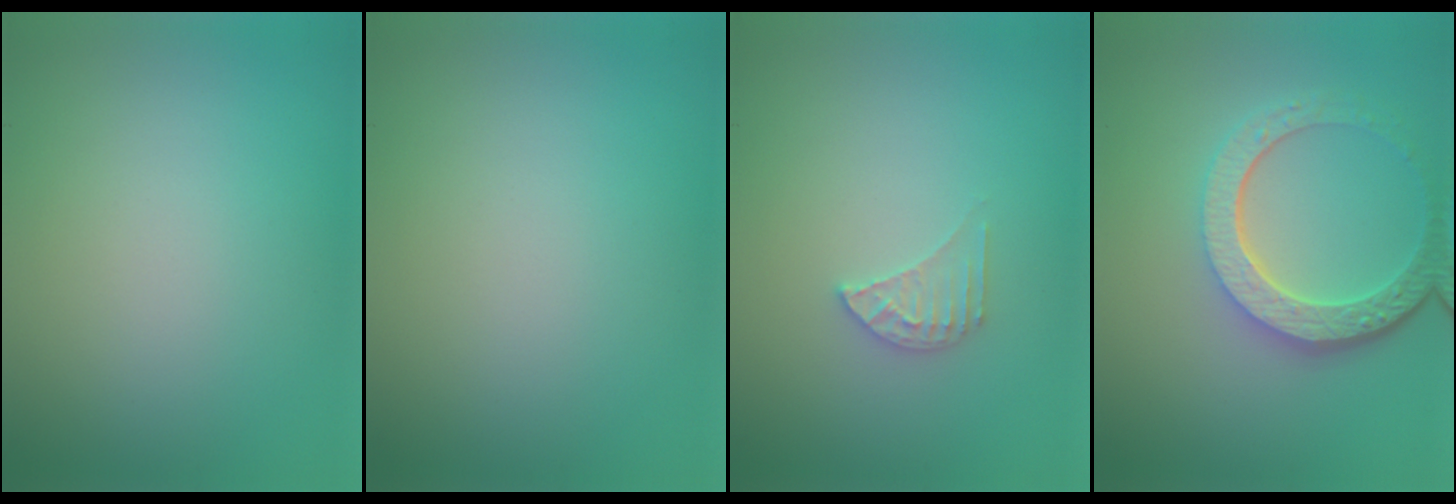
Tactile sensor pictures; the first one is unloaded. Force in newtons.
{"total": 0.0}
{"total": 1.7, "press": 1.7, "slide": 0.1}
{"total": 5.8, "press": 4.4, "slide": 3.7}